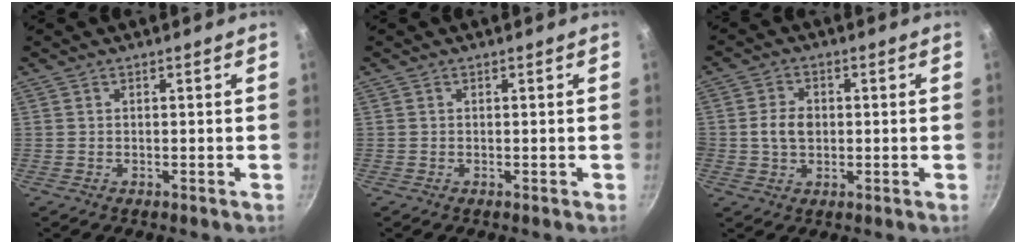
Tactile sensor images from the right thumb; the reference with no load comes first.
{"total": 0.0}
{"total": 5.1, "force": [0.0, 3.8, 3.3], "torque": [-0.047, 0.007, -0.004]}